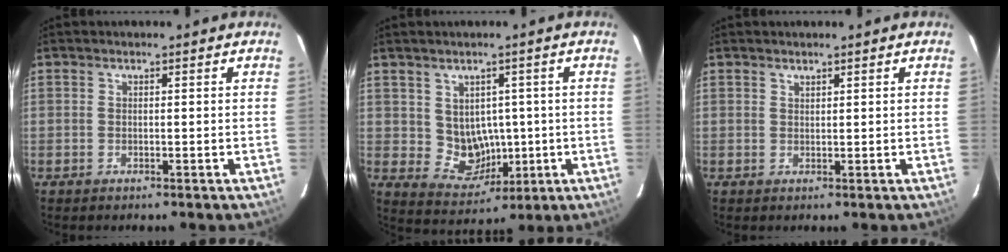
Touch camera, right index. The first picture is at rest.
{"total": 7.1, "force": [0.4, 6.5, 2.8], "torque": [-0.057, 0.002, 0.031]}
{"total": 0.8, "force": [0.8, 0.2, 0.0], "torque": [-0.001, 0.001, 0.015]}